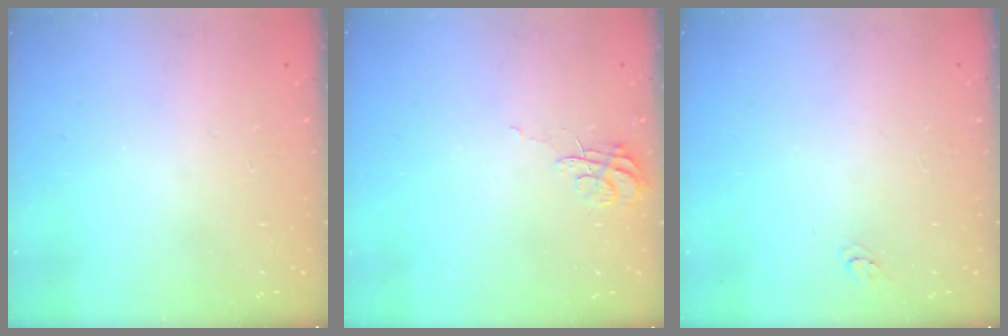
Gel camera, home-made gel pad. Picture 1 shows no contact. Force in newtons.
{"total": 6.1, "press": 6.0, "slide": 0.5}
{"total": 3.2, "press": 3.2, "slide": 0.3}